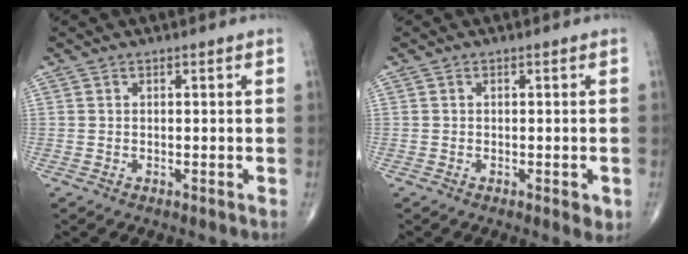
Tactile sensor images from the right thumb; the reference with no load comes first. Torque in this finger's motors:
{"motor_torque": [0.40, 0.52, -0.07, -0.02, 0.11]}